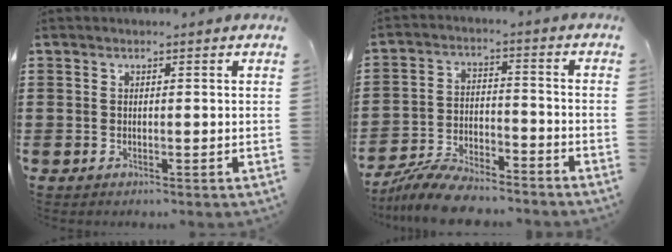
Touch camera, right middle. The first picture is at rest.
{"total": 7.9, "force": [-7.5, 1.1, 2.3], "torque": [-0.046, 0.011, -0.146]}